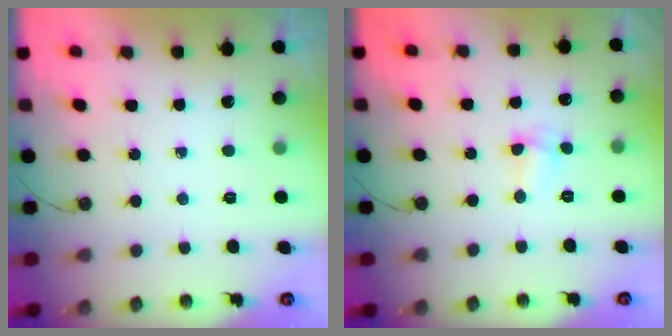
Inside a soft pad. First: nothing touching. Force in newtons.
{"total": 2.6, "press": 2.5, "slide": 0.6}